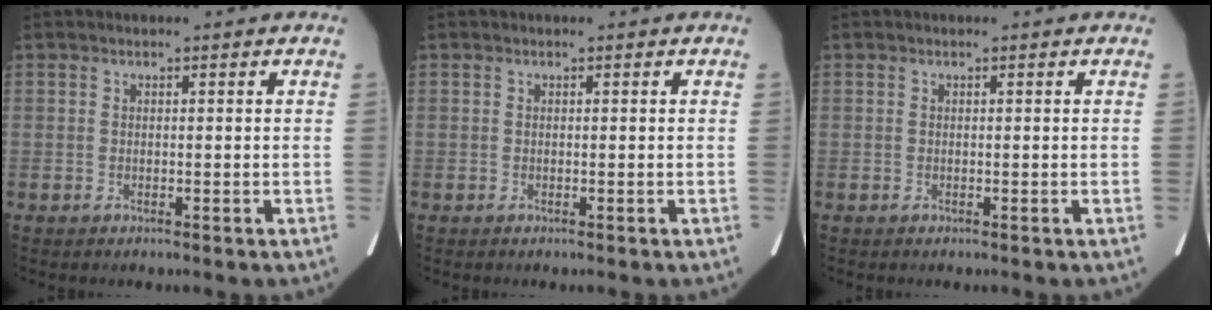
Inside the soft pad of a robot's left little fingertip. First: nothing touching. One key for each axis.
{"total": 0.0}
{"total": 0.0}